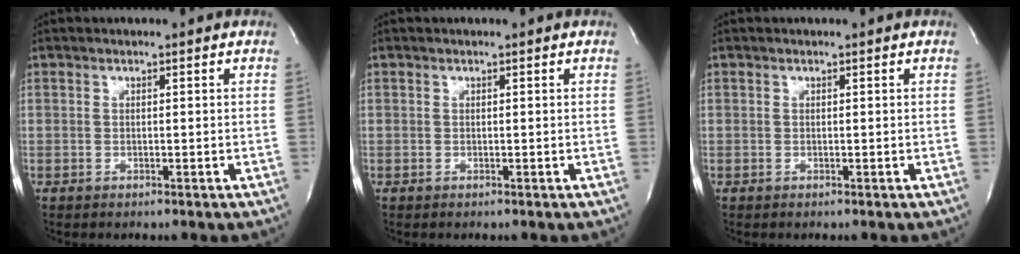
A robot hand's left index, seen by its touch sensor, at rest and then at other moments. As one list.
[{"total": 0.0}, {"total": 0.0}]